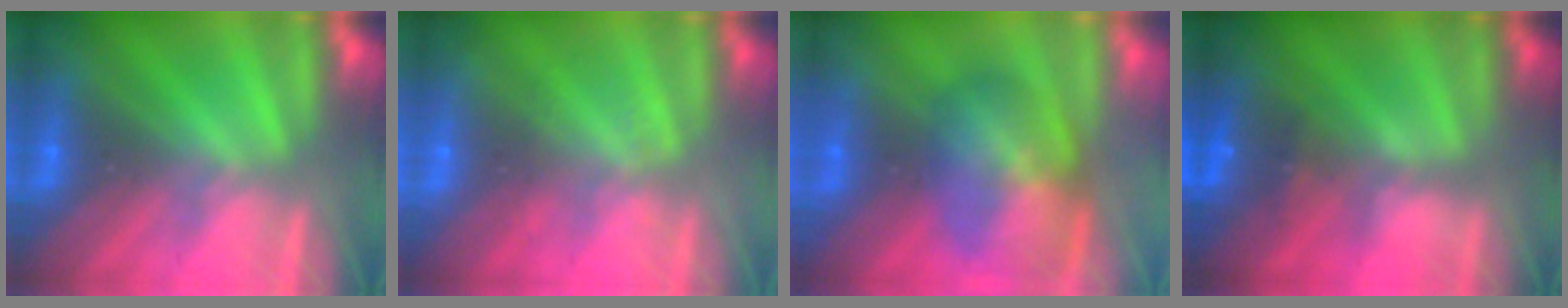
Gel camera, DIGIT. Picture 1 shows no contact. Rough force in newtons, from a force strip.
{"total": 1.9}
{"total": 5.7}
{"total": 3.9}